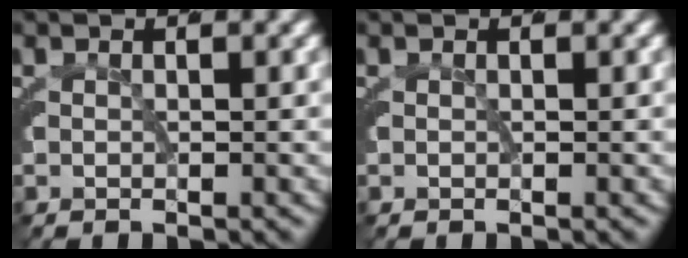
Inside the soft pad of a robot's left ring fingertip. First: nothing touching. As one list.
[{"total": 0.0}]